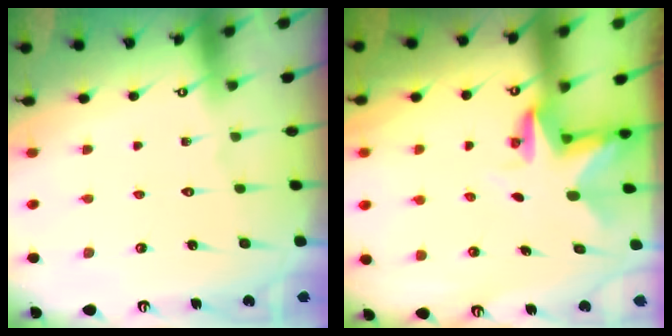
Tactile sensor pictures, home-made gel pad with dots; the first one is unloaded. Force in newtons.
{"total": 3.4, "press": 3.4, "slide": 0.2}